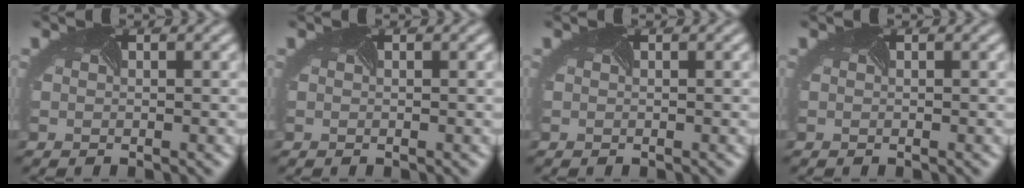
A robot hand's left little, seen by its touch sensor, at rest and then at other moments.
{"total": 0.0}
{"total": 0.0}
{"total": 0.0}